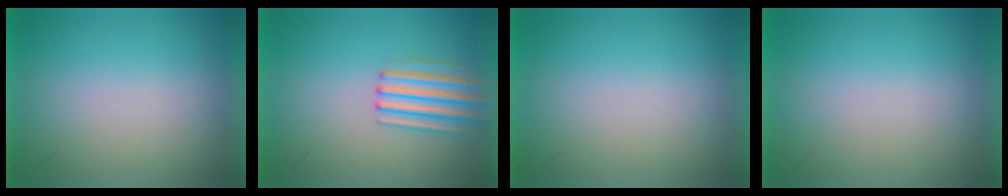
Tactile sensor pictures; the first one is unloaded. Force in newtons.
{"total": 2.6}
{"total": 1.2}
{"total": 1.0}